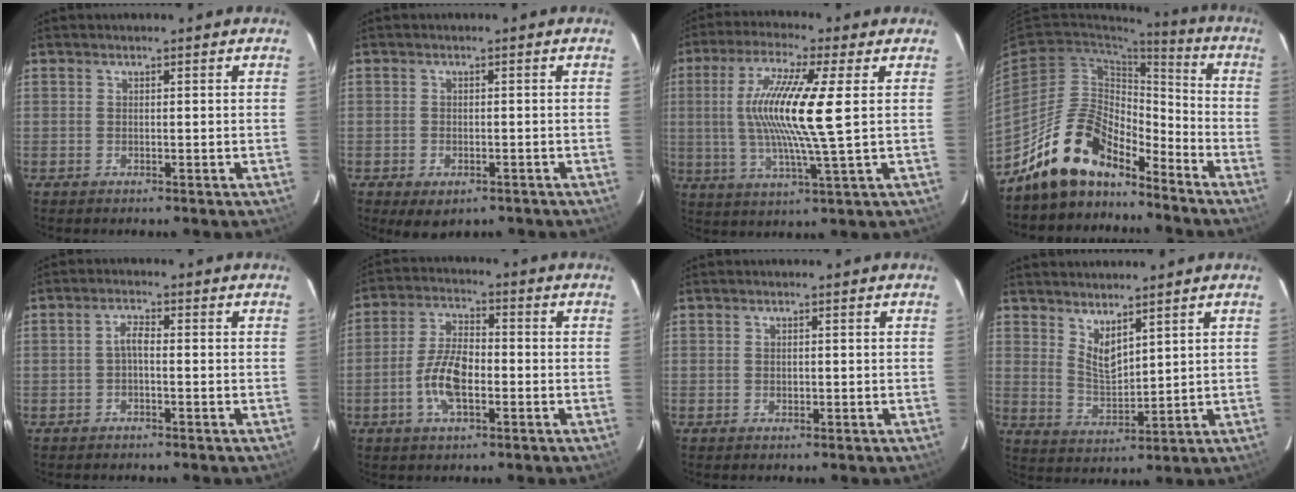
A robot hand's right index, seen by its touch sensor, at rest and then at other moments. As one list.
[{"total": 4.5, "force": [-2.5, 2.7, 2.5], "torque": [-0.054, -0.014, -0.032]}, {"total": 14.8, "force": [2.3, 0.8, 14.6], "torque": [-0.270, -0.004, 0.040]}, {"total": 15.0, "force": [-12.3, 6.0, 6.0], "torque": [-0.123, 0.029, -0.218]}, {"total": 1.9, "force": [-0.6, 0.6, 1.7], "torque": [-0.035, 0.008, -0.012]}, {"total": 8.6, "force": [-2.7, 3.6, 7.3], "torque": [-0.151, 0.006, -0.051]}, {"total": 0.8, "force": [-0.1, 0.6, 0.4], "torque": [-0.006, 0.002, 0.000]}, {"total": 5.5, "force": [4.1, 1.8, 3.3], "torque": [-0.057, -0.013, 0.079]}]